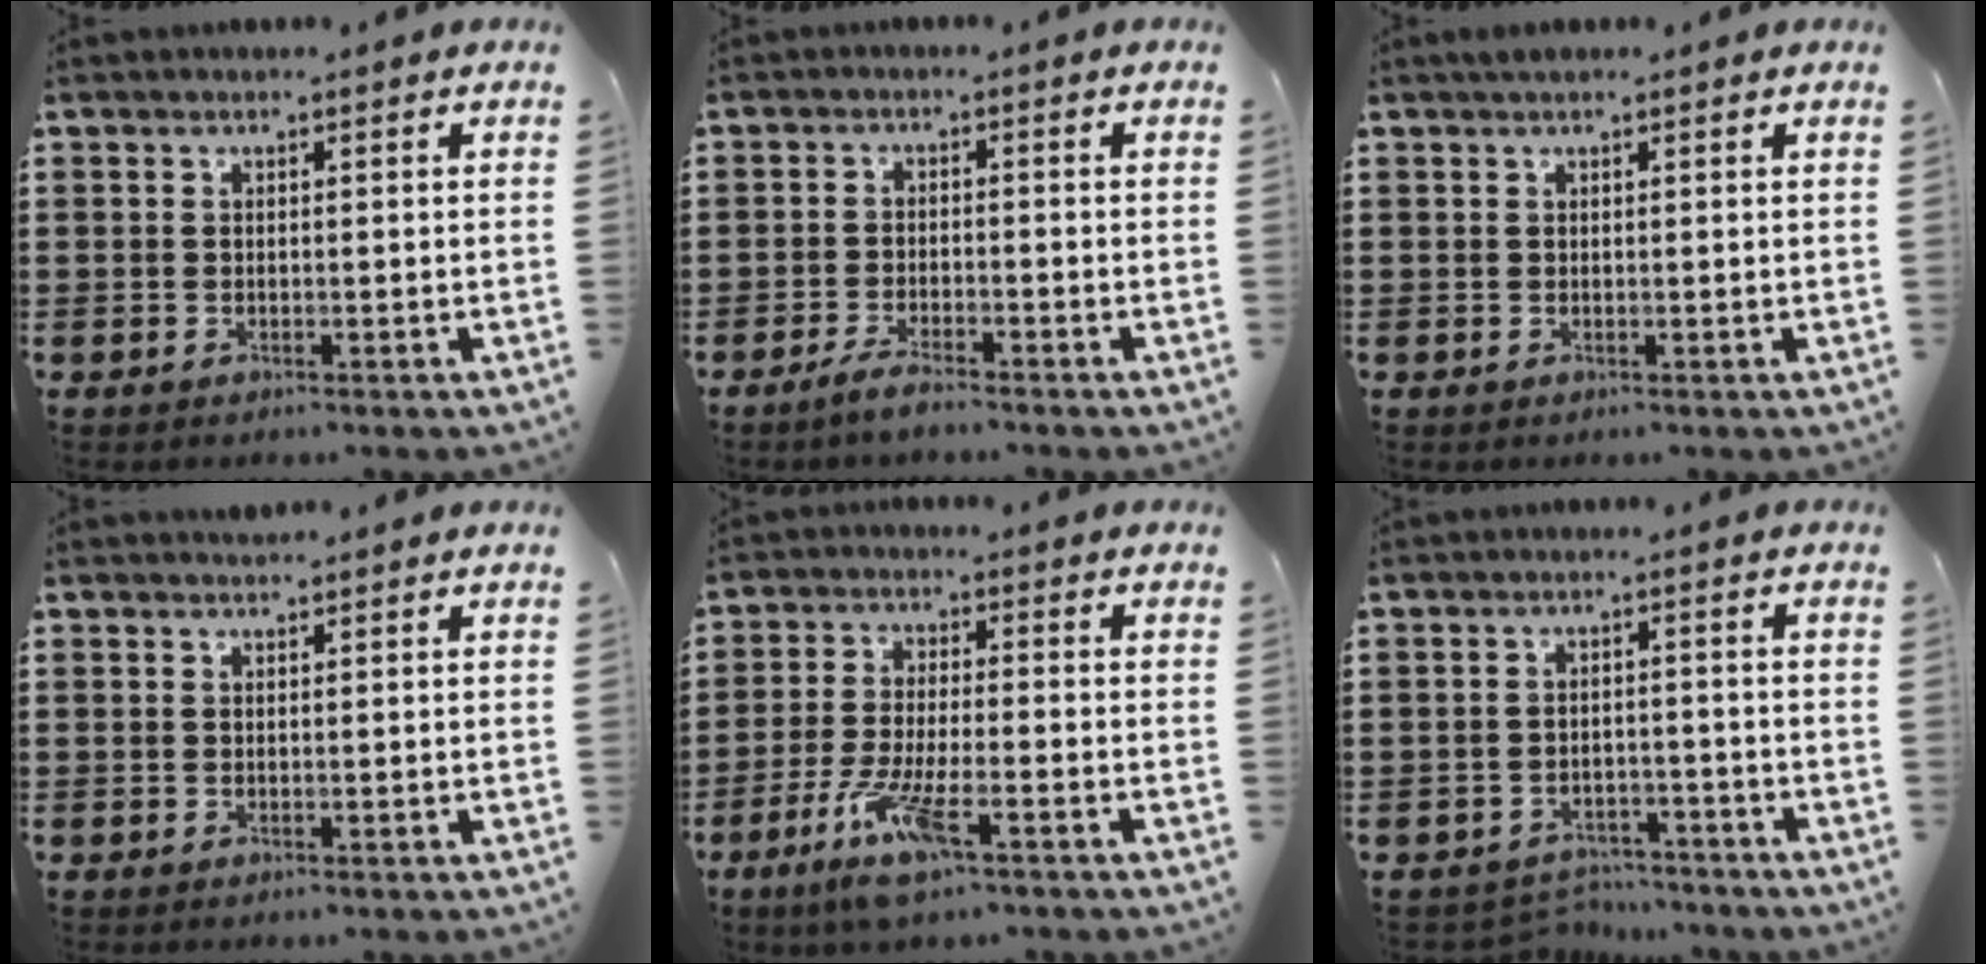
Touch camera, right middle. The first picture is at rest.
{"total": 2.8, "force": [-2.3, 0.2, 1.6], "torque": [-0.033, 0.001, -0.046]}
{"total": 0.9, "force": [0.7, 0.1, 0.6], "torque": [-0.013, 0.001, 0.013]}
{"total": 0.8, "force": [0.8, 0.0, -0.1], "torque": [0.000, -0.003, 0.016]}
{"total": 8.0, "force": [-4.2, 1.6, 6.6], "torque": [-0.143, -0.011, -0.077]}
{"total": 3.2, "force": [-3.1, 0.7, -0.1], "torque": [-0.006, -0.002, -0.067]}